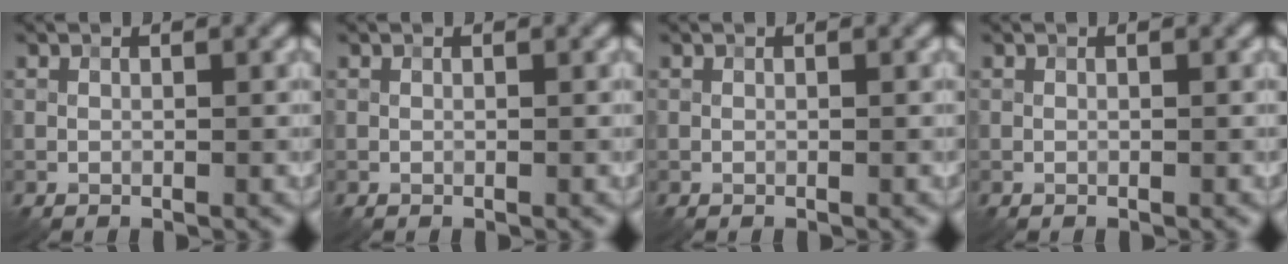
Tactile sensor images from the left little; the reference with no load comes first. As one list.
[{"total": 0.0}, {"total": 0.0}, {"total": 0.0}]